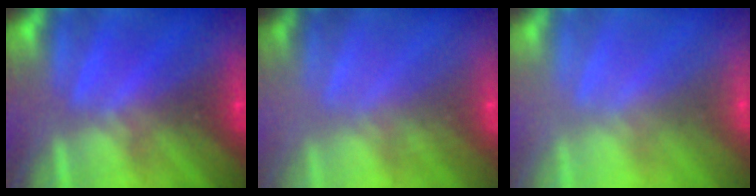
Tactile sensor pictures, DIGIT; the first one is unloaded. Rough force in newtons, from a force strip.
{"total": 2.9}
{"total": 7.1}